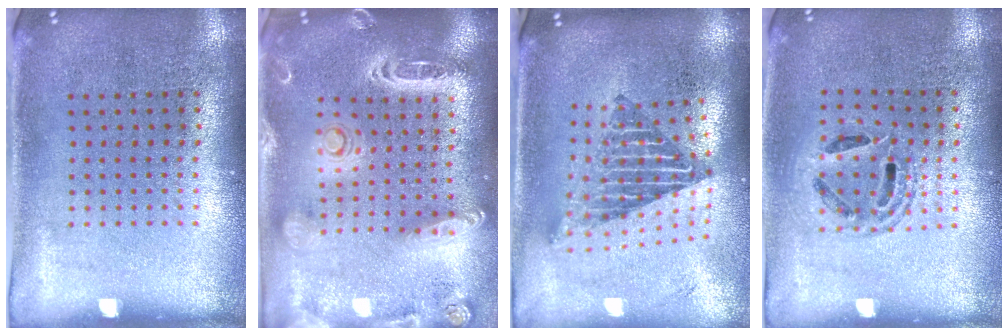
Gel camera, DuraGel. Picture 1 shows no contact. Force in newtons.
{"total": 2.5, "press": 2.2, "slide": 1.1}
{"total": 2.2, "press": 1.6, "slide": 1.6}
{"total": 1.3, "press": 1.1, "slide": 0.6}